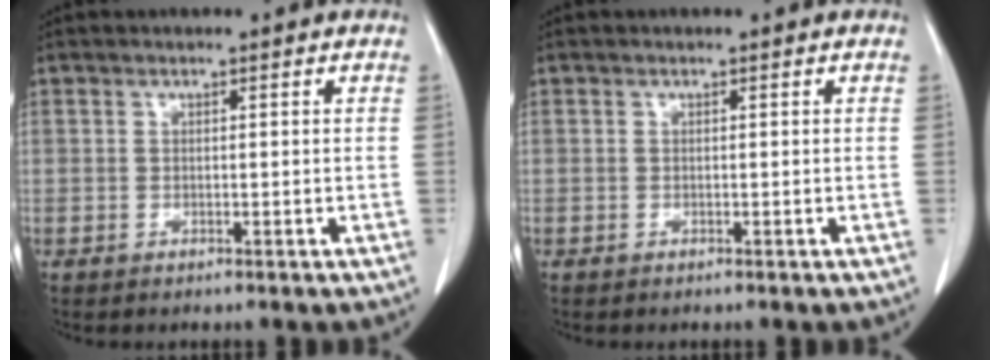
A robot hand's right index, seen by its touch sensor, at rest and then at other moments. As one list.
[{"total": 0.0}]